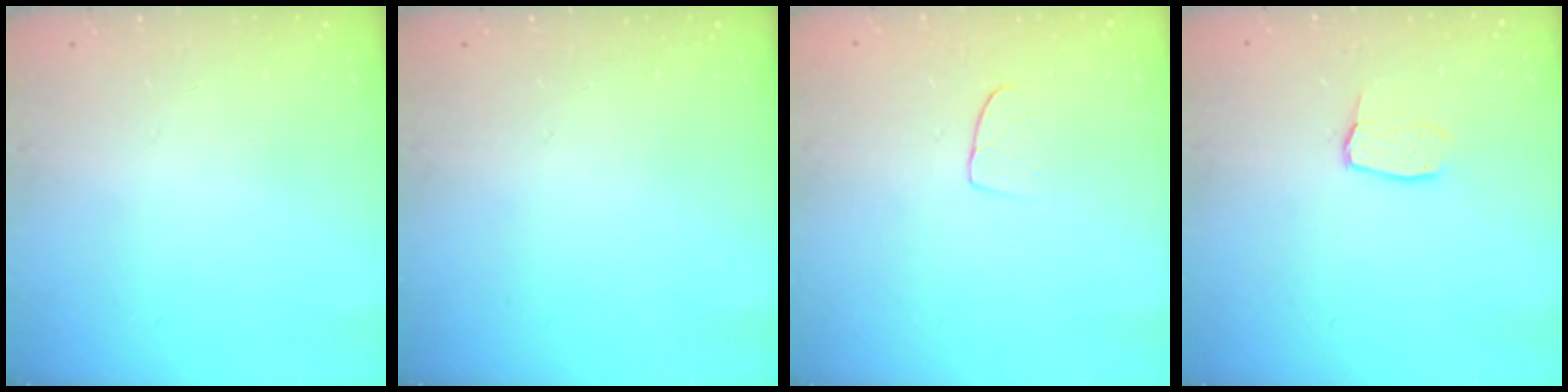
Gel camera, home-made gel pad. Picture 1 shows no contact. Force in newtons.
{"total": 0.0}
{"total": 5.9, "press": 5.9, "slide": 0.4}
{"total": 3.0, "press": 3.0, "slide": 0.2}